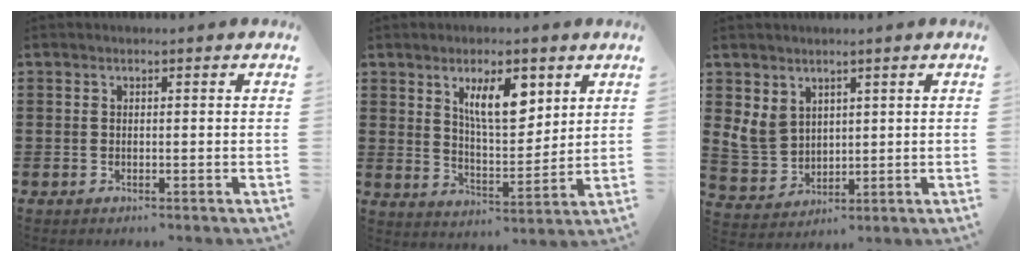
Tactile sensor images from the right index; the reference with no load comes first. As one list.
[{"total": 8.8, "force": [4.3, 3.6, 6.8], "torque": [-0.122, 0.000, 0.071]}, {"total": 5.5, "force": [2.5, 4.4, 2.1], "torque": [-0.072, 0.007, 0.047]}]